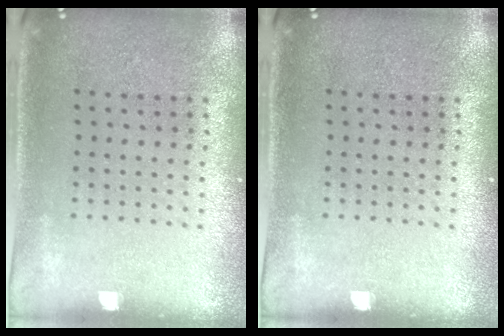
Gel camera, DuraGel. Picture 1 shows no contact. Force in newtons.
{"total": 0.0}